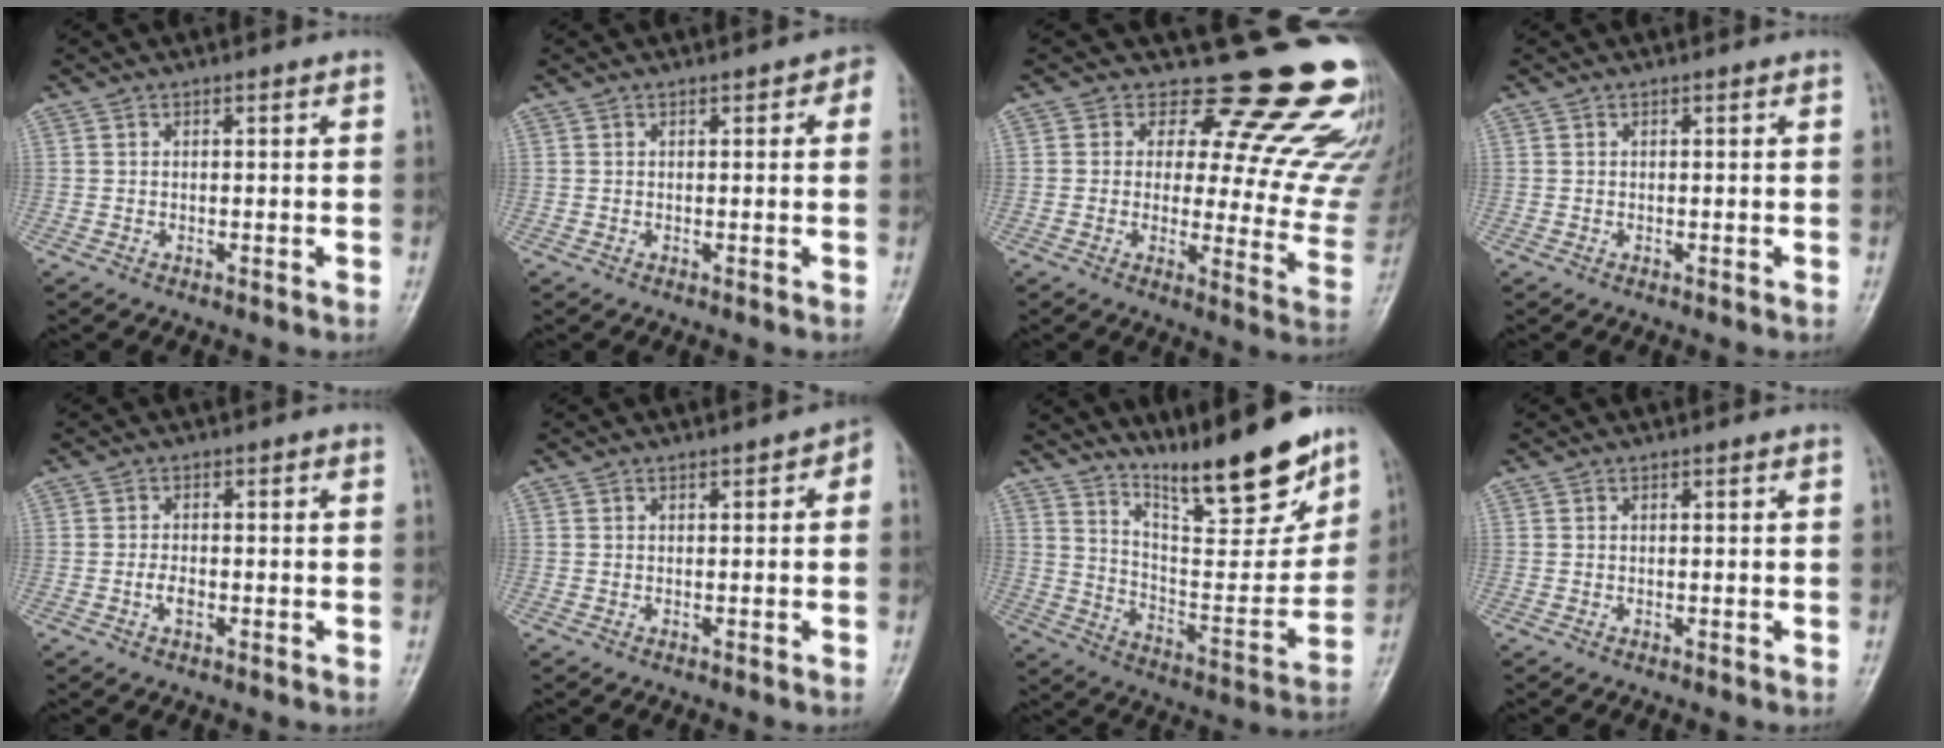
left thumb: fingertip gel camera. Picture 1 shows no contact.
{"total": 2.2, "force": [0.9, 1.3, 1.6], "torque": [0.006, 0.002, 0.006]}
{"total": 21.5, "force": [16.0, 8.6, 11.3], "torque": [-0.091, -0.111, 0.175]}
{"total": 0.0}
{"total": 2.1, "force": [-0.9, 1.2, 1.5], "torque": [-0.021, 0.004, -0.018]}
{"total": 1.9, "force": [0.2, 1.2, 1.4], "torque": [0.003, 0.006, -0.004]}
{"total": 19.3, "force": [15.0, 4.0, 11.4], "torque": [-0.129, -0.102, 0.252]}
{"total": 0.0}